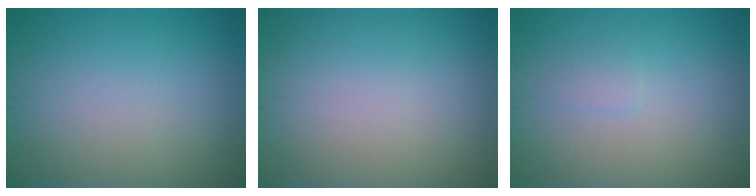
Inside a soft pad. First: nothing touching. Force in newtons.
{"total": 0.0}
{"total": 0.9, "press": 0.9, "slide": 0.1}